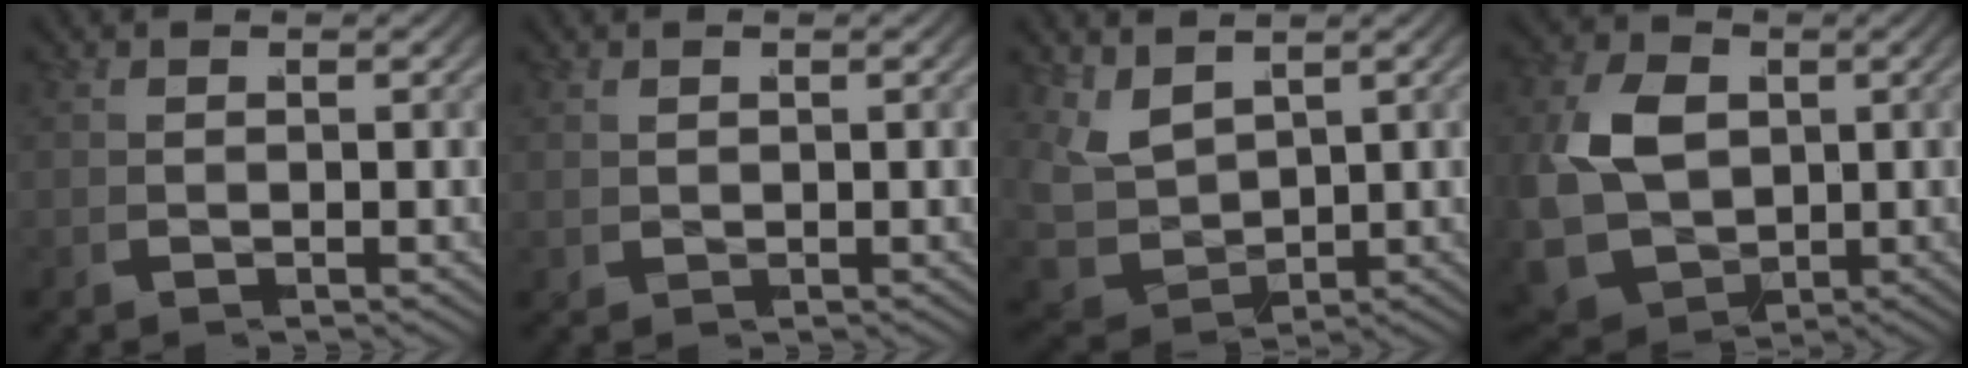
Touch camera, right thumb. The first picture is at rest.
{"total": 0.6, "force": [0.6, 0.1, -0.1], "torque": [0.003, 0.003, 0.015]}
{"total": 5.8, "force": [1.2, 4.4, 3.6], "torque": [-0.104, -0.027, 0.036]}
{"total": 11.0, "force": [-0.8, 9.1, 6.2], "torque": [-0.185, -0.062, 0.007]}